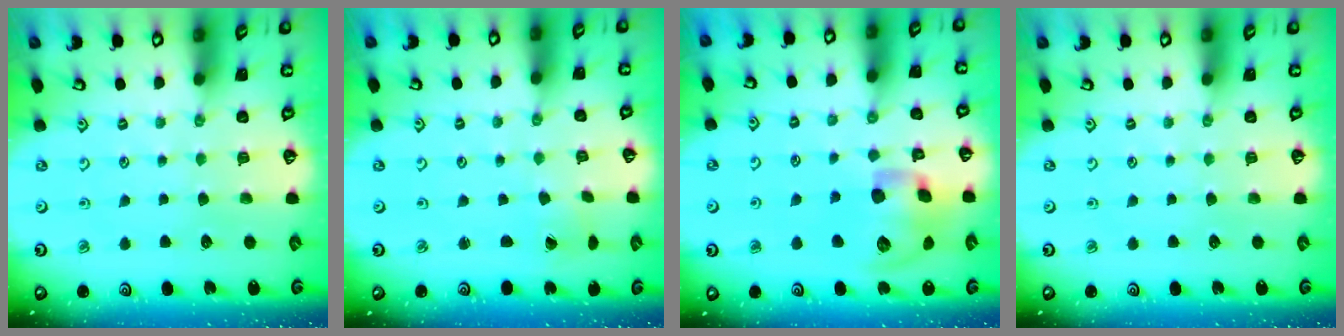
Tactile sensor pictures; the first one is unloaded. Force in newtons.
{"total": 0.0}
{"total": 16.0, "press": 15.8, "slide": 2.3}
{"total": 0.0}